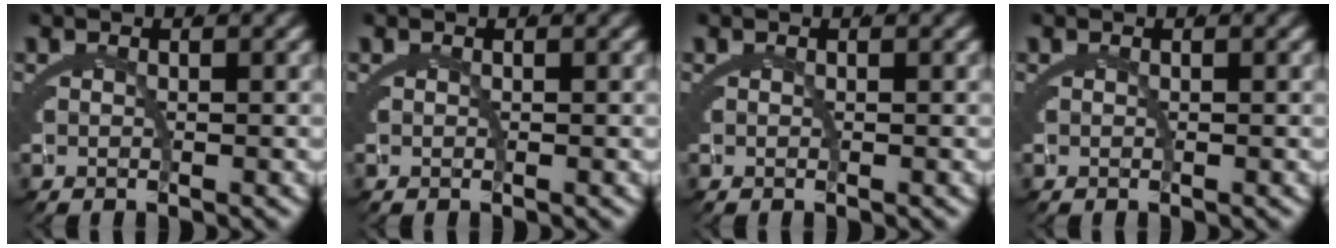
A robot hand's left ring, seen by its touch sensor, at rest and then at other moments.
{"total": 0.0}
{"total": 0.0}
{"total": 0.0}